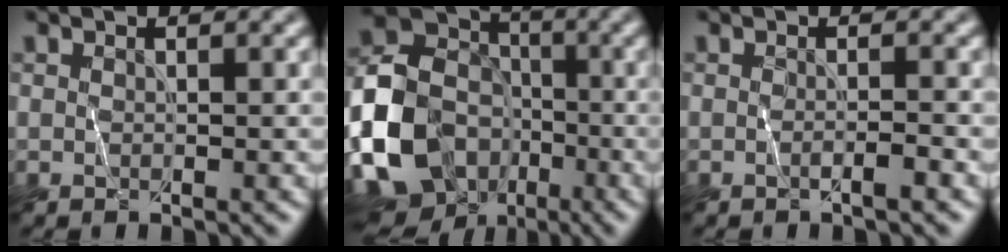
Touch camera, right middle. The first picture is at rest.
{"total": 15.3, "force": [-5.2, 12.5, 7.1], "torque": [-0.158, -0.031, -0.113]}
{"total": 1.1, "force": [-0.6, 0.1, 1.0], "torque": [-0.013, -0.001, -0.013]}